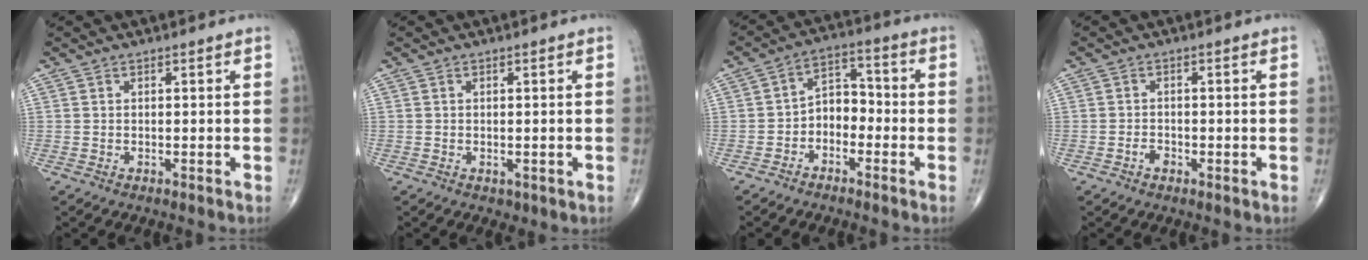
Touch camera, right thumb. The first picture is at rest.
{"total": 1.2, "force": [-0.3, 0.8, 0.8], "torque": [-0.008, -0.004, 0.000]}
{"total": 6.3, "force": [-2.3, 4.4, 3.8], "torque": [-0.037, 0.039, -0.055]}
{"total": 1.6, "force": [-0.9, 1.0, 0.9], "torque": [-0.011, 0.007, -0.019]}